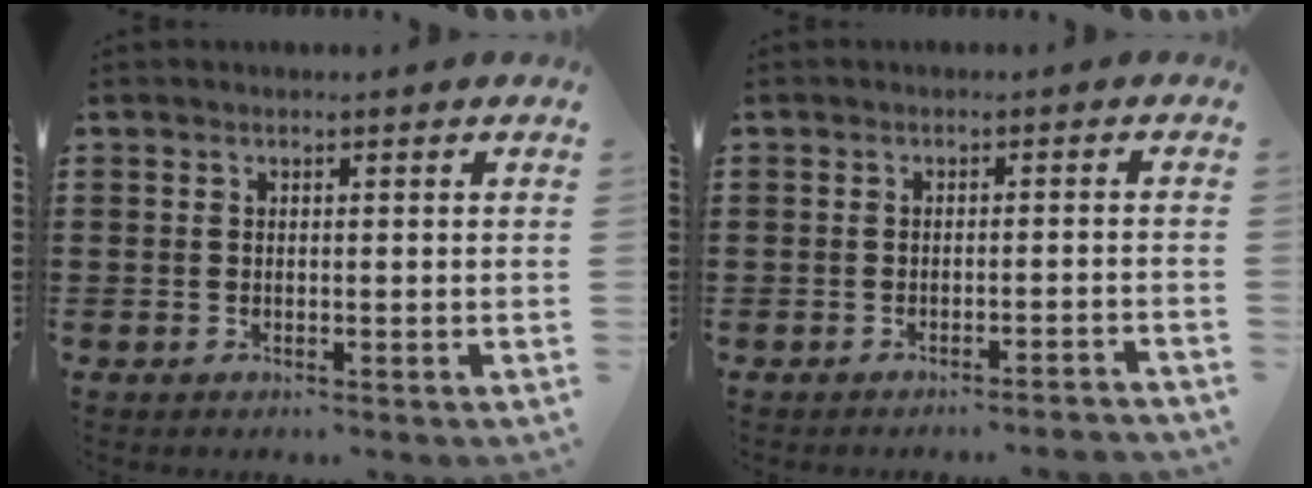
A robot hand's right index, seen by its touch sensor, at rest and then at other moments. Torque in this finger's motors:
{"motor_torque": [-0.25, -0.20, -0.04, -0.09]}